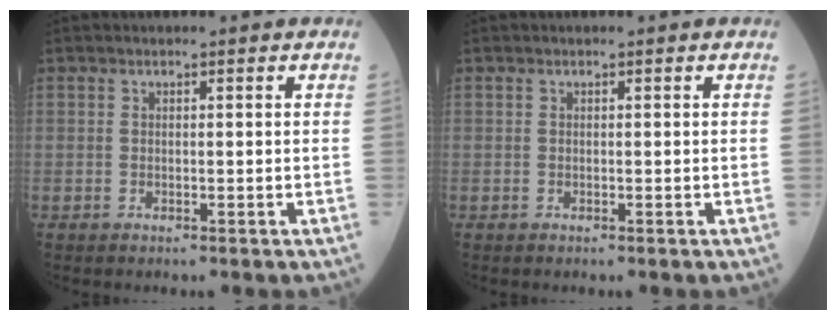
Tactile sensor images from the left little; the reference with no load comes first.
{"total": 0.0}